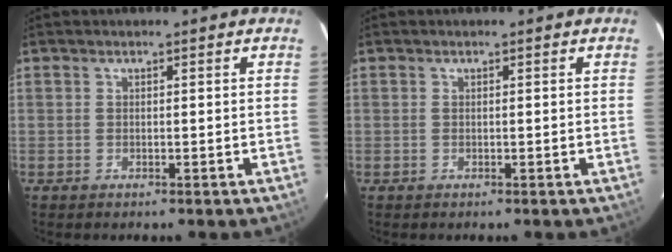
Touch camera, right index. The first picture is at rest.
{"total": 0.0}